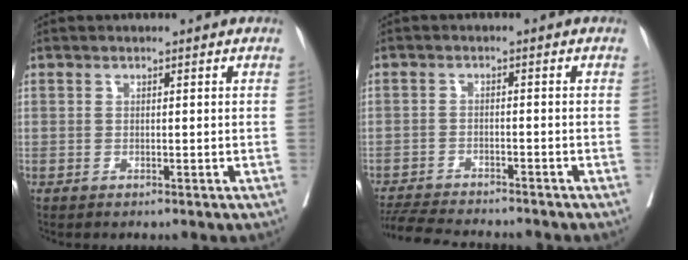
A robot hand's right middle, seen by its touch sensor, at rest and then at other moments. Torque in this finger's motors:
{"motor_torque": [0.13, -0.17, 0.05, 0.02]}